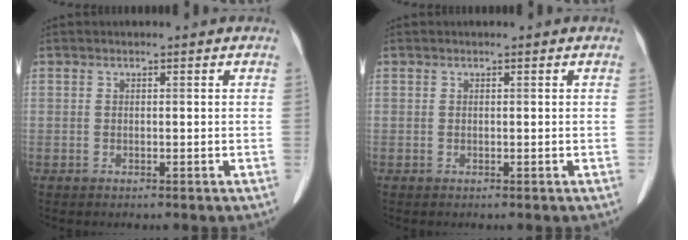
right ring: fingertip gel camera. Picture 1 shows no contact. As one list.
[{"total": 0.0}]